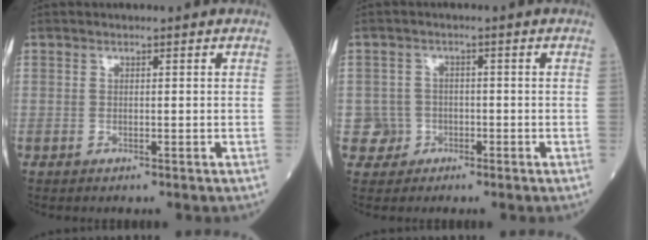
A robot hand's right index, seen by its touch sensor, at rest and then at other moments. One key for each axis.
{"total": 3.2, "fx": -1.1, "fy": 2.9, "fz": -0.6, "tx": 0.017, "ty": 0.014, "tz": -0.022}